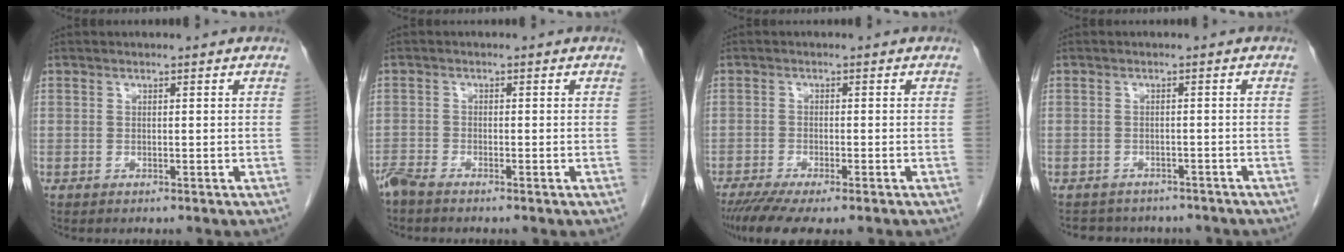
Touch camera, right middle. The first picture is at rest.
{"total": 2.2, "force": [-2.0, 0.0, 0.8], "torque": [-0.022, -0.006, -0.043]}
{"total": 7.2, "force": [-5.5, 0.9, 4.6], "torque": [-0.071, -0.017, -0.088]}
{"total": 7.4, "force": [-6.6, 3.2, 1.3], "torque": [-0.021, 0.006, -0.075]}